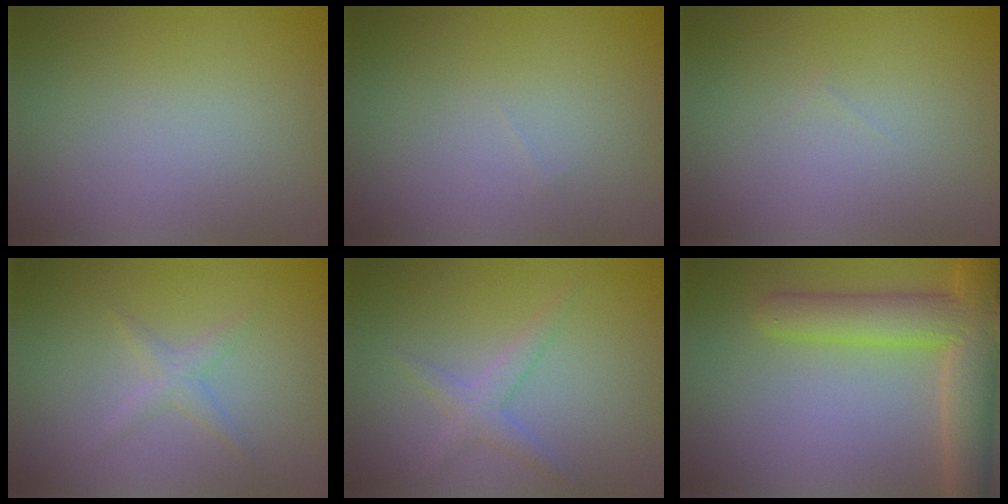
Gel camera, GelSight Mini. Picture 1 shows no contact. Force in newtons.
{"total": 0.0}
{"total": 0.0}
{"total": 1.3, "press": 1.3, "slide": 0.1}
{"total": 1.8, "press": 1.8, "slide": 0.1}
{"total": 7.2, "press": 7.1, "slide": 0.5}